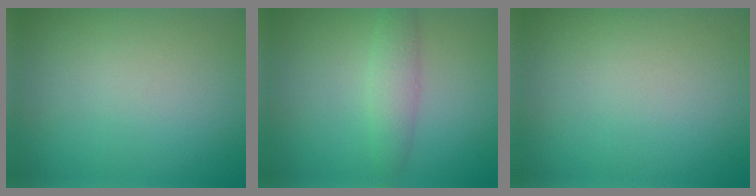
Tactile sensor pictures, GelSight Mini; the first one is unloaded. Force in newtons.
{"total": 2.5, "press": 2.5, "slide": 0.1}
{"total": 0.0}